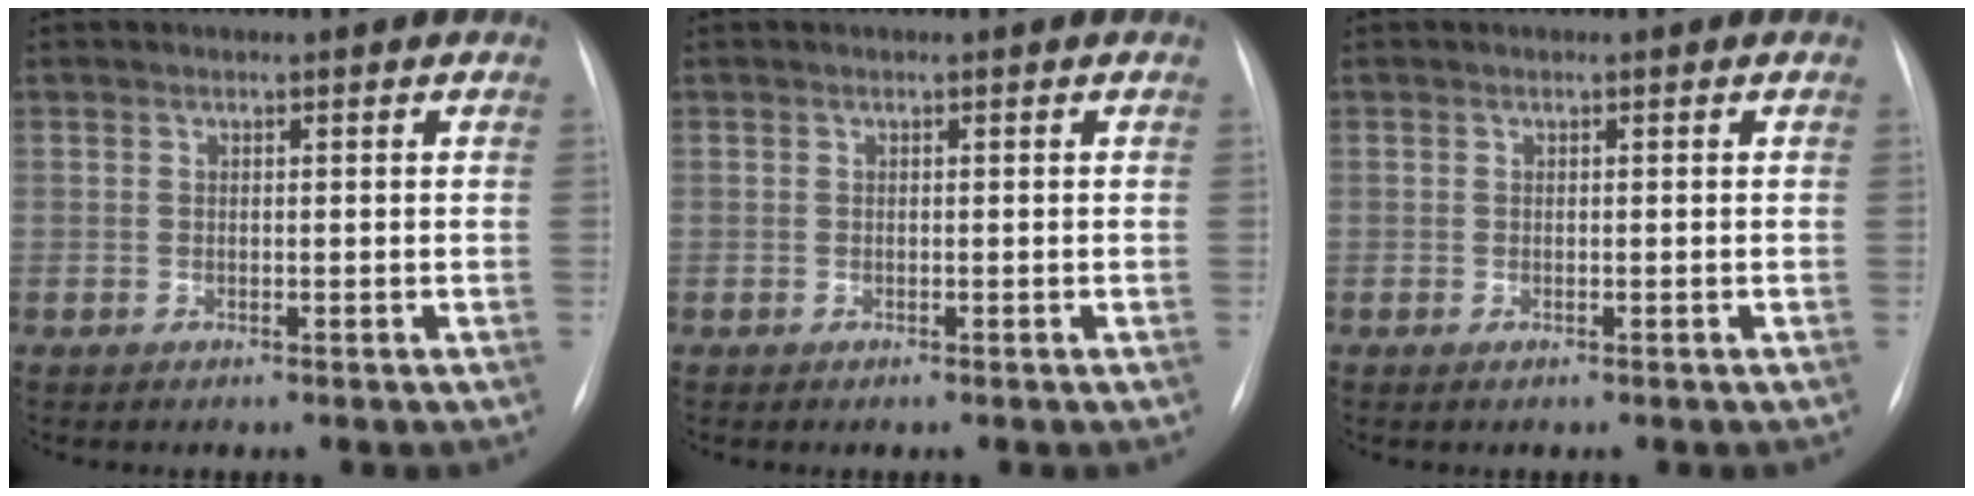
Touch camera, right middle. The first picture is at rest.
{"total": 0.0}
{"total": 0.0}